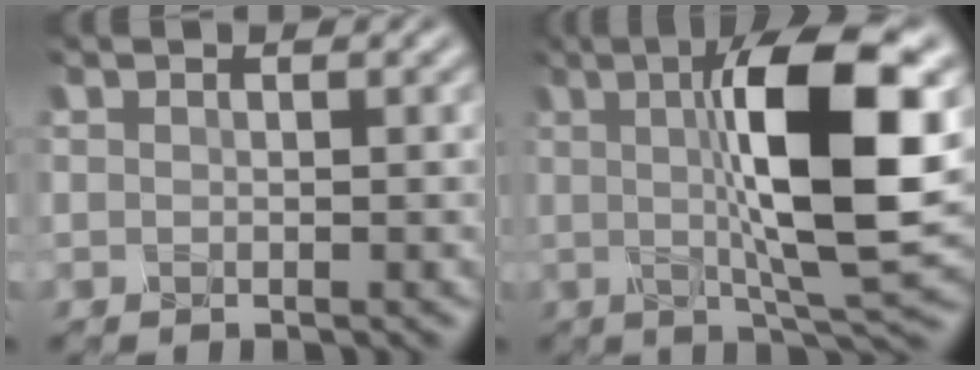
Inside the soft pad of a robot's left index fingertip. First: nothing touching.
{"total": 11.5, "force": [1.1, 2.4, 11.2], "torque": [-0.164, 0.001, 0.018]}